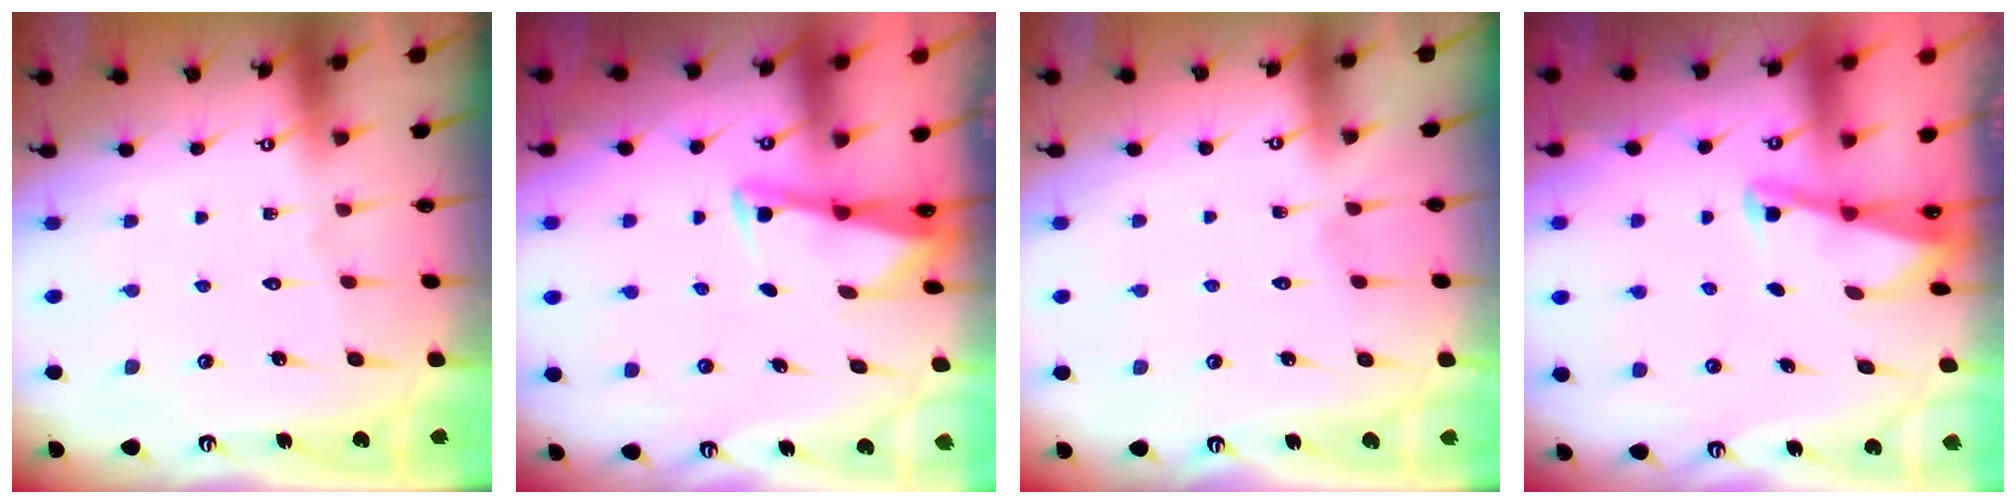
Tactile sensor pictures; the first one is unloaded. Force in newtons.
{"total": 2.7, "press": 2.7, "slide": 0.2}
{"total": 2.6, "press": 2.6, "slide": 0.2}
{"total": 2.2, "press": 2.2, "slide": 0.3}